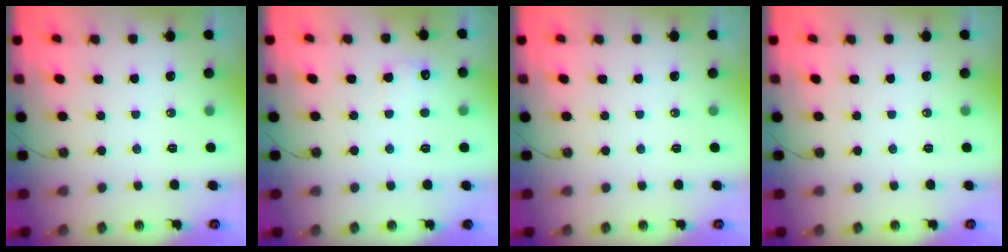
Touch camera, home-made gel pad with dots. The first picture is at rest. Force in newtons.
{"total": 5.9, "press": 5.8, "slide": 1.3}
{"total": 0.0}
{"total": 0.0}